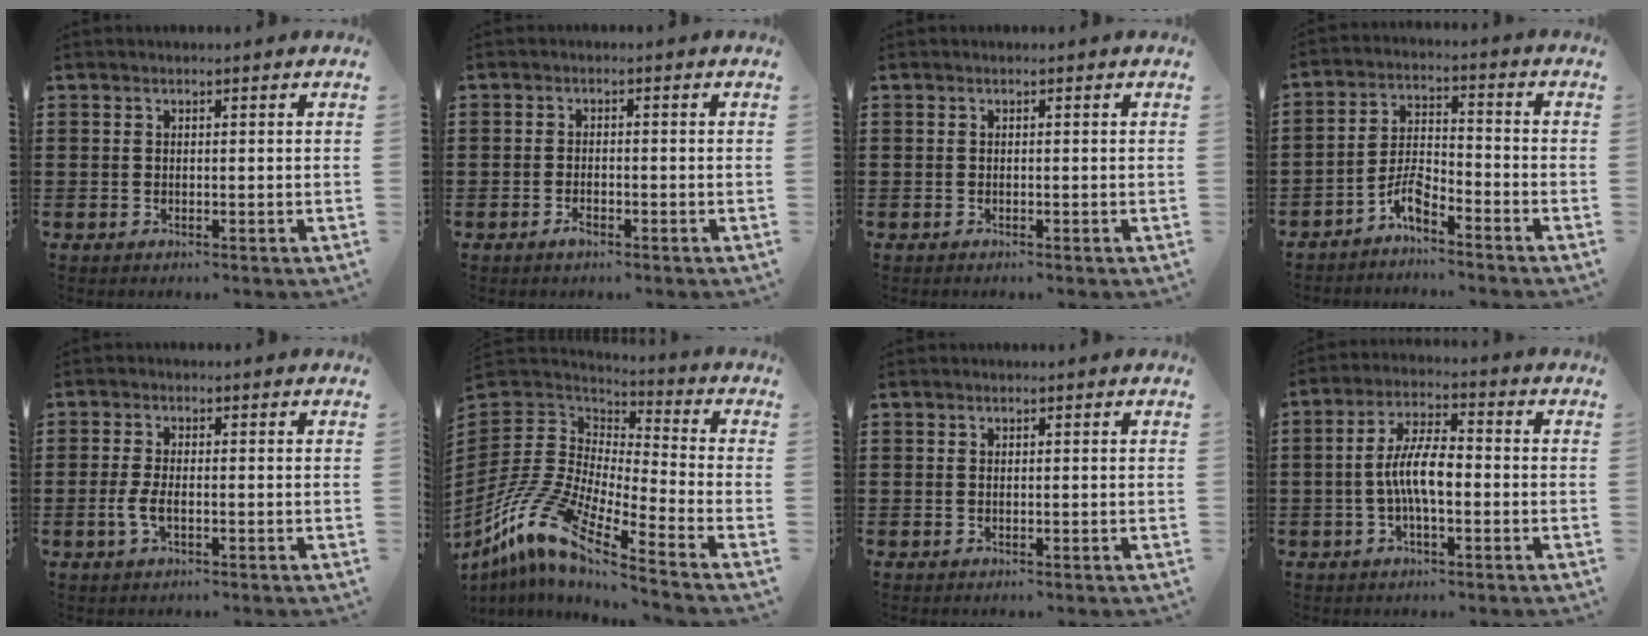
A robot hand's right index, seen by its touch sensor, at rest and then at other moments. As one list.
[{"total": 1.8, "force": [-1.1, 0.7, 1.3], "torque": [-0.024, 0.000, -0.020]}, {"total": 0.0}, {"total": 4.9, "force": [-4.1, 1.3, 2.5], "torque": [-0.060, 0.005, -0.085]}, {"total": 3.0, "force": [-0.8, 1.1, 2.6], "torque": [-0.061, -0.003, -0.017]}, {"total": 12.7, "force": [-9.8, 2.8, 7.5], "torque": [-0.195, -0.005, -0.208]}, {"total": 0.0}, {"total": 7.2, "force": [-1.1, 2.4, 6.7], "torque": [-0.138, 0.002, -0.025]}]